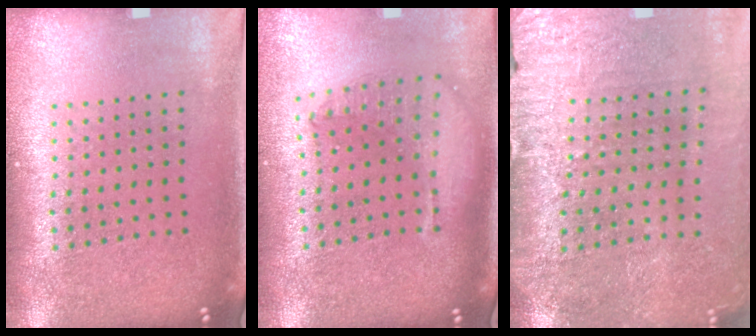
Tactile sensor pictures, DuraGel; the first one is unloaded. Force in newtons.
{"total": 1.9, "press": 1.6, "slide": 1.0}
{"total": 3.0, "press": 3.0, "slide": 0.3}